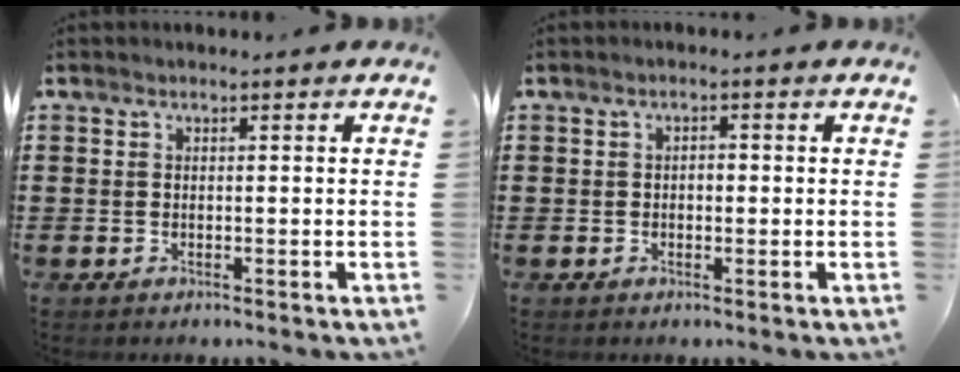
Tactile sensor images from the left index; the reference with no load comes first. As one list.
[{"total": 1.3, "force": [-0.1, 0.7, 1.2], "torque": [-0.022, 0.004, -0.003]}]